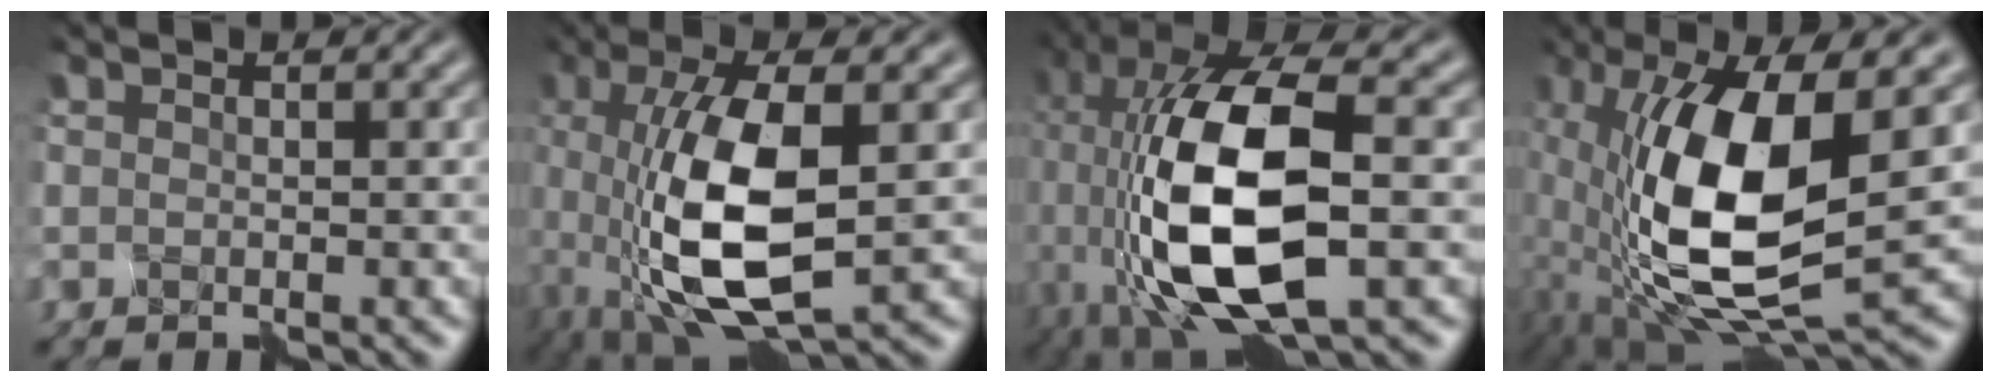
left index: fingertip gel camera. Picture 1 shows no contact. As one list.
[{"total": 9.3, "force": [-0.9, 3.3, 8.7], "torque": [-0.190, -0.005, -0.010]}, {"total": 12.5, "force": [-1.6, 4.8, 11.4], "torque": [-0.244, 0.007, -0.035]}, {"total": 12.6, "force": [0.0, 5.0, 11.6], "torque": [-0.236, -0.011, 0.009]}]